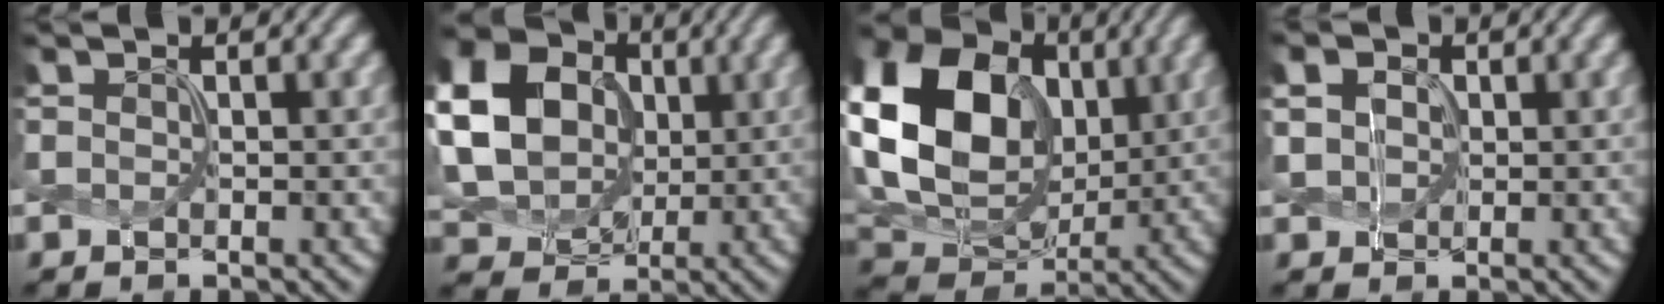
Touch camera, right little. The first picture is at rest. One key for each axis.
{"total": 13.0, "fx": 2.4, "fy": 11.0, "fz": 6.6, "tx": -0.206, "ty": 0.027, "tz": 0.081}
{"total": 13.2, "fx": 2.0, "fy": 9.9, "fz": 8.5, "tx": -0.205, "ty": 0.015, "tz": 0.061}
{"total": 0.8, "fx": -0.2, "fy": 0.8, "fz": -0.2, "tx": -0.023, "ty": 0.000, "tz": 0.025}